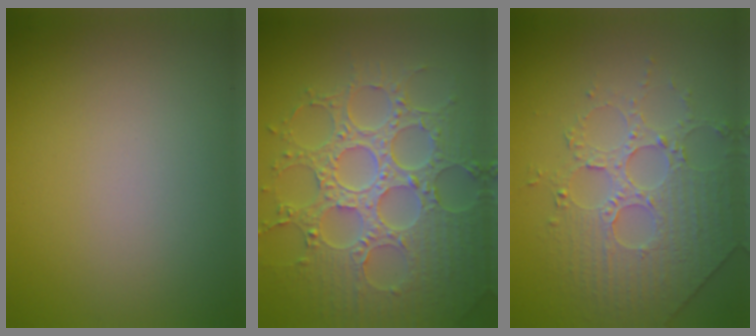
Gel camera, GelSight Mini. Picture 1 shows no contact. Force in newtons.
{"total": 8.6, "press": 6.5, "slide": 5.7}
{"total": 4.5, "press": 4.1, "slide": 2.0}